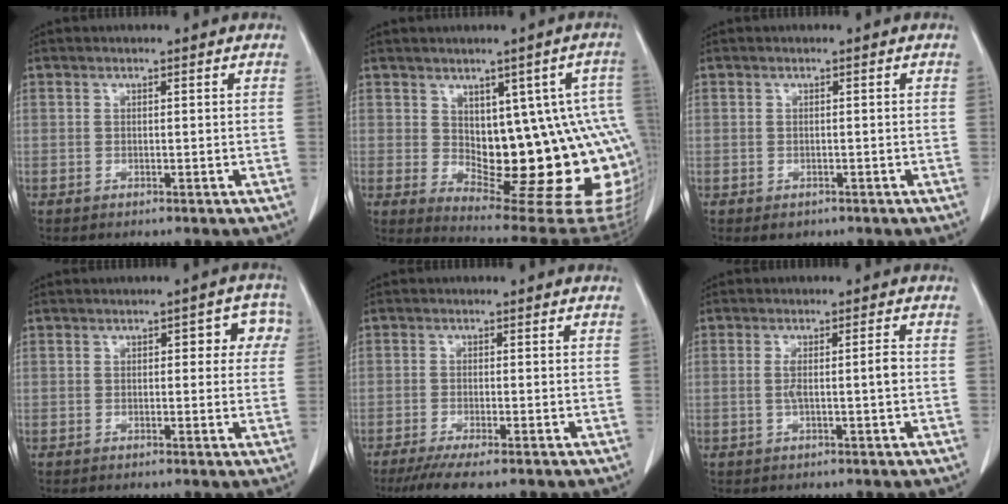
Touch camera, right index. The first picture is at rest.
{"total": 18.4, "force": [-0.4, 7.1, 16.9], "torque": [-0.134, 0.021, 0.017]}
{"total": 1.2, "force": [-0.5, 1.0, 0.3], "torque": [-0.004, 0.002, -0.002]}
{"total": 4.9, "force": [1.3, 2.4, 4.1], "torque": [-0.029, 0.025, 0.009]}
{"total": 6.0, "force": [-4.6, 0.4, 3.8], "torque": [-0.057, -0.014, -0.074]}
{"total": 3.2, "force": [-0.3, 0.0, 3.2], "torque": [-0.059, 0.006, -0.002]}